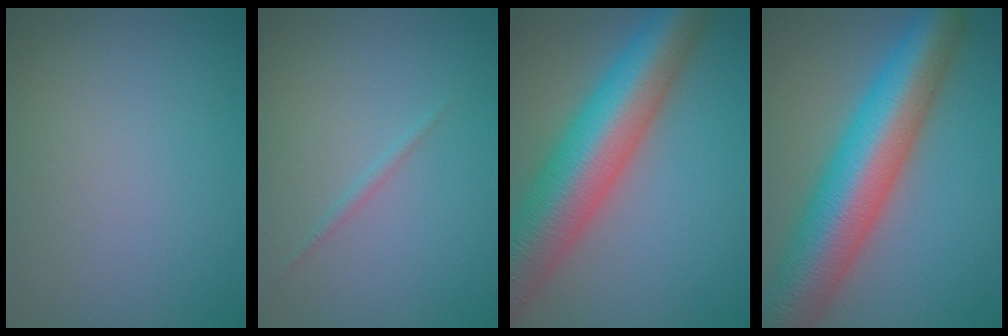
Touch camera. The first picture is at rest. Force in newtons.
{"total": 0.7, "press": 0.7, "slide": 0.1}
{"total": 13.0, "press": 13.0, "slide": 0.5}
{"total": 12.7, "press": 12.6, "slide": 0.5}